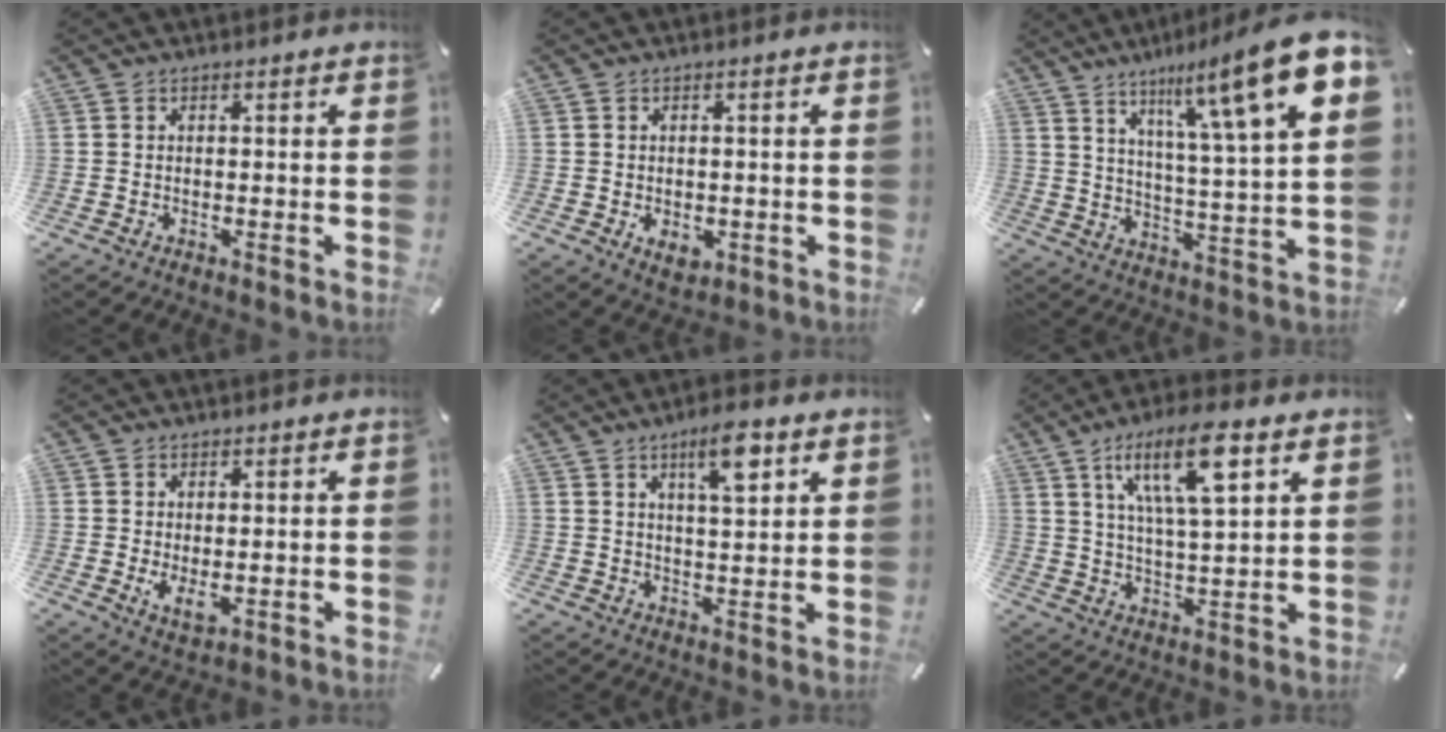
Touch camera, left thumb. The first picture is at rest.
{"total": 3.3, "force": [-0.8, 2.5, 2.0], "torque": [-0.033, -0.001, -0.015]}
{"total": 18.5, "force": [10.6, 3.8, 14.7], "torque": [-0.226, -0.057, 0.156]}
{"total": 4.0, "force": [0.1, 2.0, 3.4], "torque": [-0.073, -0.010, -0.002]}
{"total": 8.2, "force": [4.9, 2.1, 6.3], "torque": [-0.101, -0.015, 0.078]}
{"total": 15.1, "force": [8.2, 4.2, 12.0], "torque": [-0.213, -0.017, 0.133]}